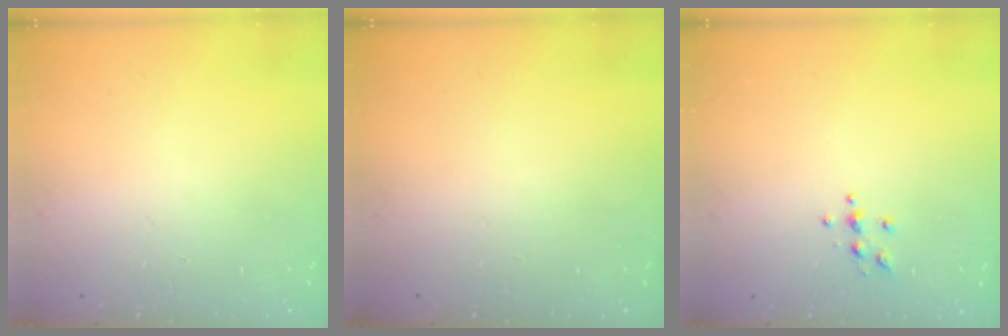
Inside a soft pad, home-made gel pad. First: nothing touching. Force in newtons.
{"total": 0.0}
{"total": 3.8, "press": 3.7, "slide": 0.5}